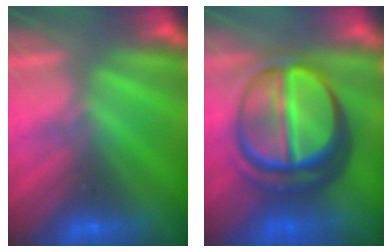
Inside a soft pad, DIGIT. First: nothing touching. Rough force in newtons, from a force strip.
{"total": 8.3}